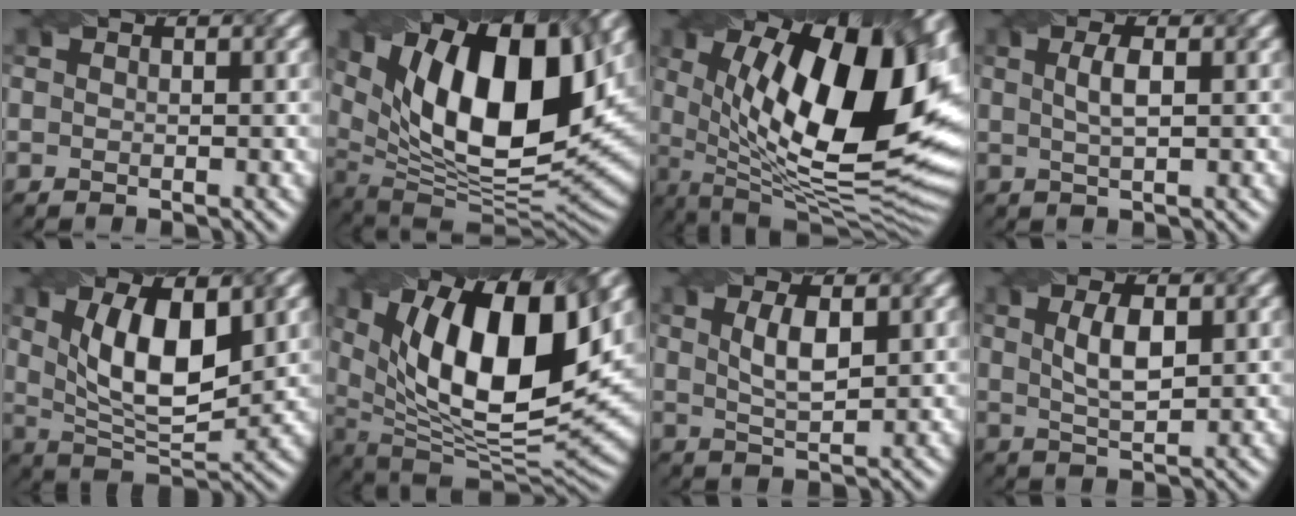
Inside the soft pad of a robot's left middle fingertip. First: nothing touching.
{"total": 16.9, "force": [5.6, 7.7, 14.0], "torque": [-0.227, 0.017, 0.089]}
{"total": 18.2, "force": [3.7, 7.8, 16.0], "torque": [-0.230, -0.002, 0.057]}
{"total": 2.0, "force": [0.2, 0.5, 2.0], "torque": [-0.035, 0.004, 0.006]}
{"total": 8.7, "force": [2.1, 3.7, 7.6], "torque": [-0.136, -0.001, 0.035]}
{"total": 15.4, "force": [4.9, 6.3, 13.2], "torque": [-0.211, 0.000, 0.076]}
{"total": 2.9, "force": [0.8, 0.9, 2.7], "torque": [-0.054, 0.000, 0.018]}
{"total": 3.3, "force": [0.6, 1.1, 3.0], "torque": [-0.062, 0.002, 0.016]}